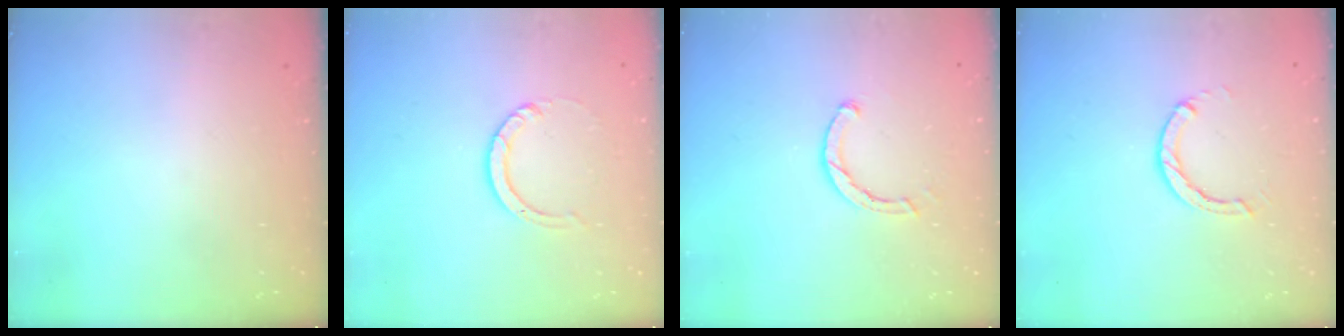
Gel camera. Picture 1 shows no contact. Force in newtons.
{"total": 3.6, "press": 3.6, "slide": 0.4}
{"total": 2.4, "press": 2.4, "slide": 0.1}
{"total": 3.2, "press": 3.1, "slide": 0.5}